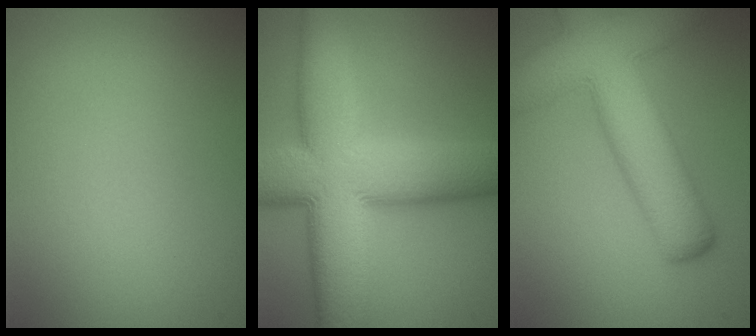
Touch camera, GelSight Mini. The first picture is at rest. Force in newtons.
{"total": 14.4, "press": 14.4, "slide": 0.9}
{"total": 10.0, "press": 10.0, "slide": 0.6}